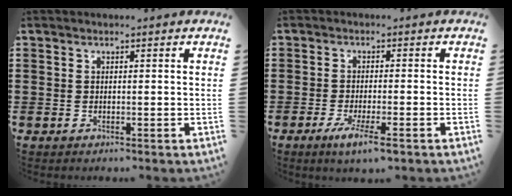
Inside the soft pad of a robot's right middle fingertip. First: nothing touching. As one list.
[{"total": 4.2, "force": [-2.6, 0.4, 3.3], "torque": [-0.059, -0.007, -0.043]}]